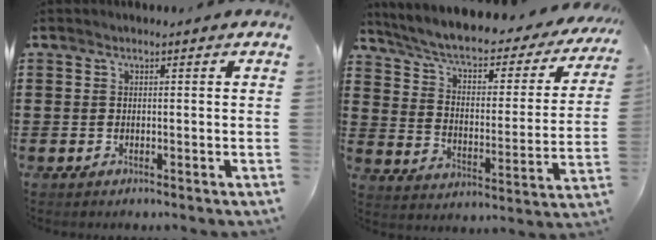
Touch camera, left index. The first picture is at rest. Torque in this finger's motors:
{"motor_torque": [2.14, 0.00, 0.20, -0.07]}